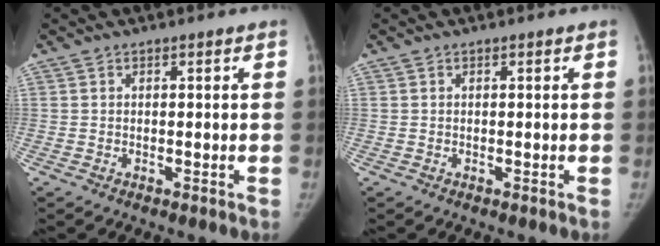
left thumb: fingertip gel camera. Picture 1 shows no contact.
{"total": 0.0}